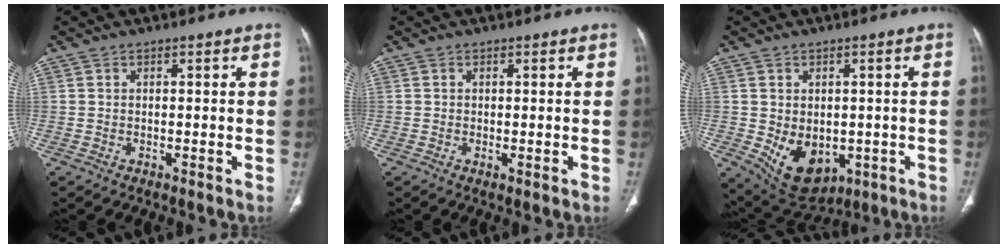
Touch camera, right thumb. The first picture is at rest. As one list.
[{"total": 0.9, "force": [-0.2, 0.3, 0.8], "torque": [-0.018, -0.005, -0.002]}, {"total": 10.4, "force": [-2.2, 7.3, 7.1], "torque": [-0.089, -0.010, -0.009]}]